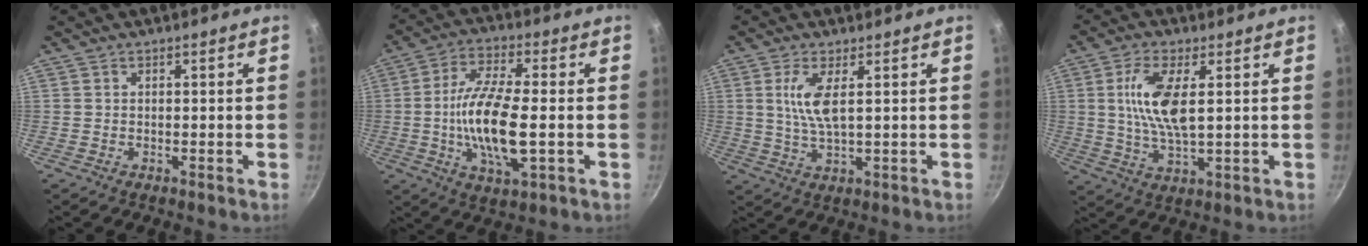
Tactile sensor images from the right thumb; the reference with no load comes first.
{"total": 14.4, "force": [-1.7, 4.7, 13.5], "torque": [-0.262, 0.008, -0.039]}
{"total": 6.5, "force": [1.7, 1.8, 6.0], "torque": [-0.127, -0.007, 0.036]}
{"total": 10.6, "force": [2.1, 4.0, 9.6], "torque": [-0.191, -0.003, 0.042]}